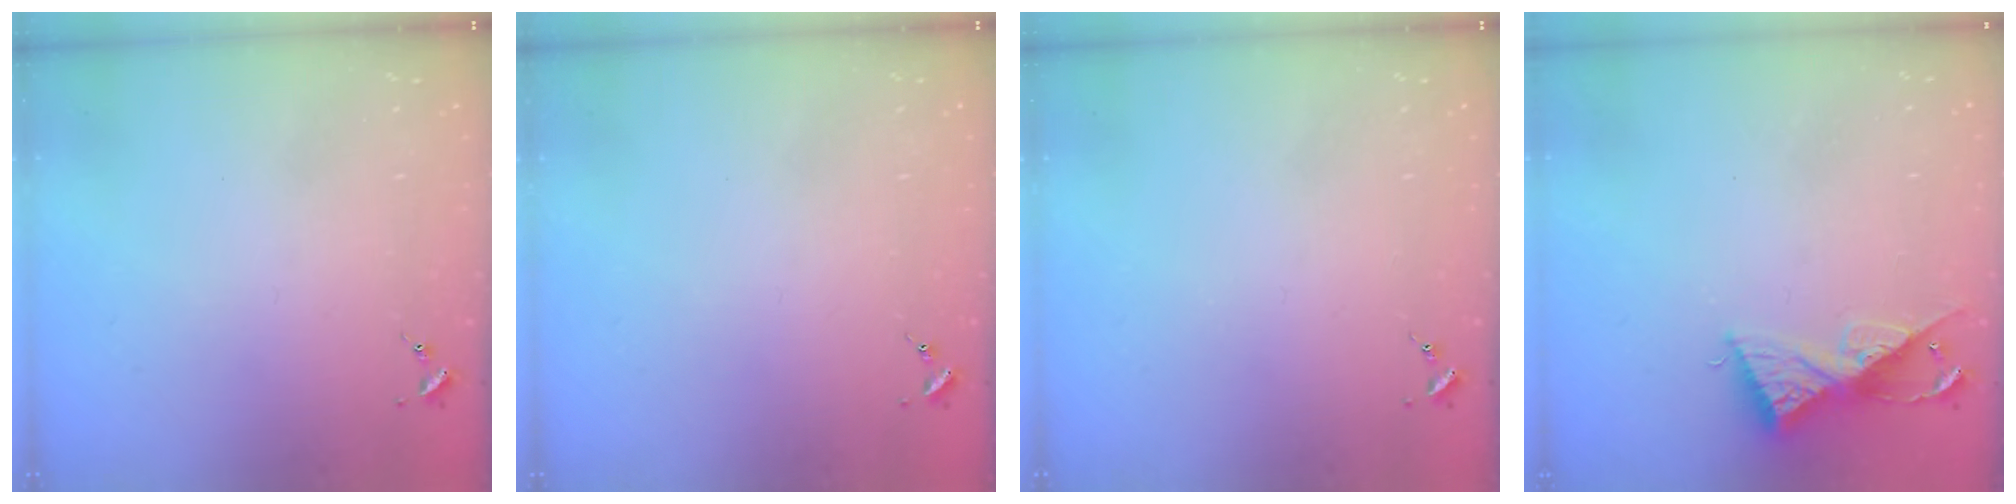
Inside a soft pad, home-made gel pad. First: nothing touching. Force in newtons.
{"total": 0.0}
{"total": 0.0}
{"total": 9.1, "press": 9.1, "slide": 0.5}